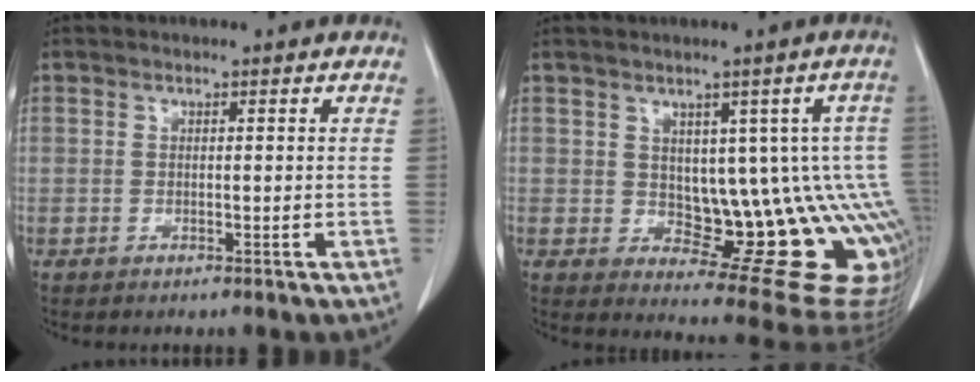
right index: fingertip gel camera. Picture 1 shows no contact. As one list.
[{"total": 13.8, "force": [-0.7, 6.2, 12.3], "torque": [-0.102, 0.015, 0.008]}]